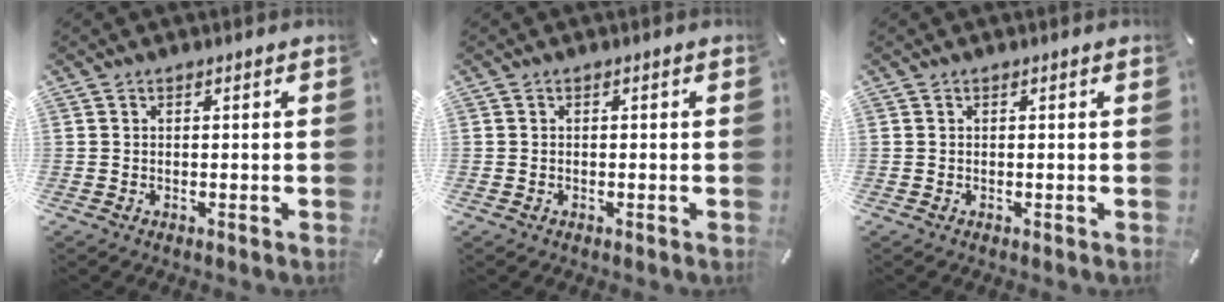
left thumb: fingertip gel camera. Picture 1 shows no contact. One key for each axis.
{"total": 0.0}
{"total": 0.0}